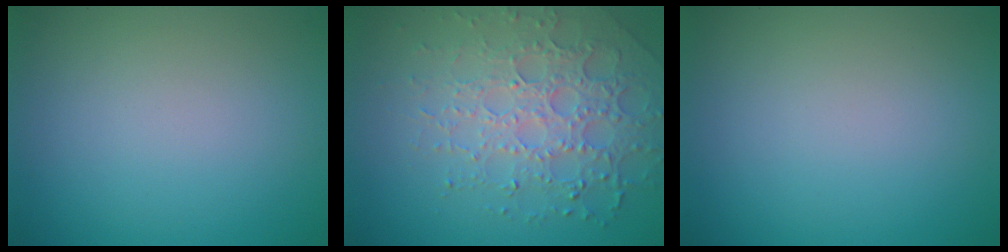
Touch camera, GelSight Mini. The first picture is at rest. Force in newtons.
{"total": 5.9, "press": 4.7, "slide": 3.6}
{"total": 0.0}